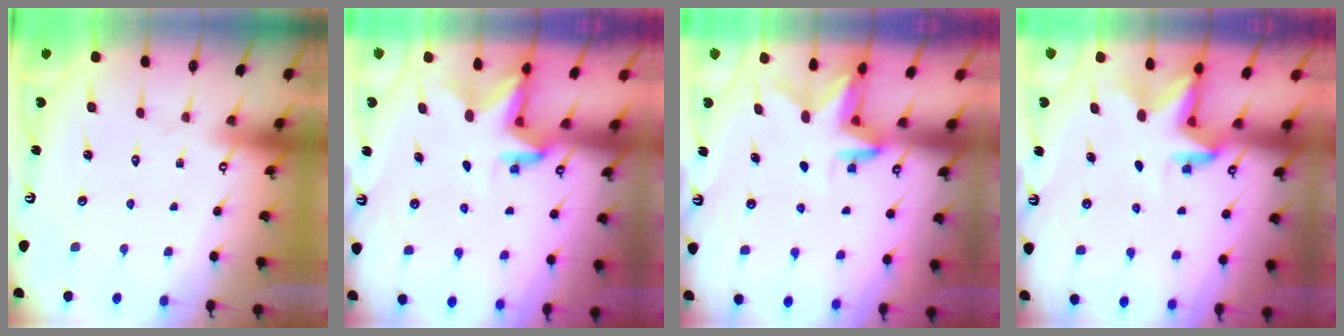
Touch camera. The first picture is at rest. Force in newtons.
{"total": 2.8, "press": 2.8, "slide": 0.2}
{"total": 3.0, "press": 3.0, "slide": 0.3}
{"total": 2.9, "press": 2.9, "slide": 0.1}